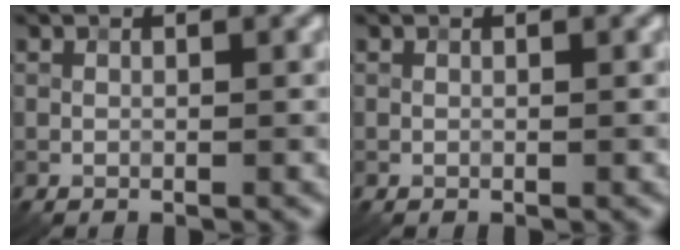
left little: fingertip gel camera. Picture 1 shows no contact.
{"total": 0.0}